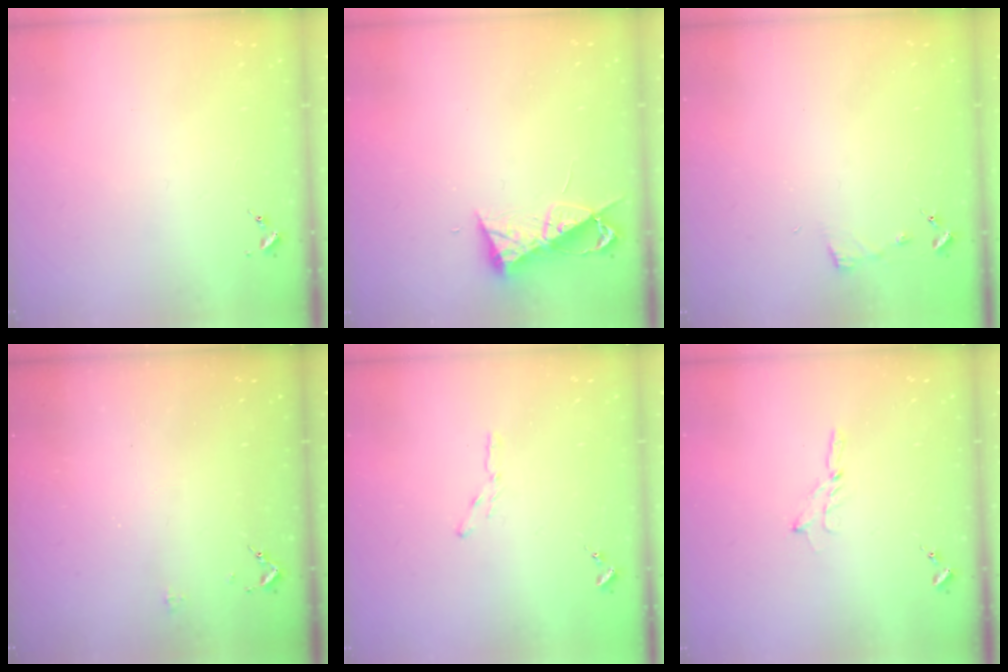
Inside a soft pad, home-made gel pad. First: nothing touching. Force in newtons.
{"total": 8.3, "press": 8.2, "slide": 0.8}
{"total": 2.9, "press": 2.9, "slide": 0.3}
{"total": 4.8, "press": 4.7, "slide": 0.6}
{"total": 3.3, "press": 3.3, "slide": 0.2}
{"total": 1.8, "press": 1.8, "slide": 0.2}